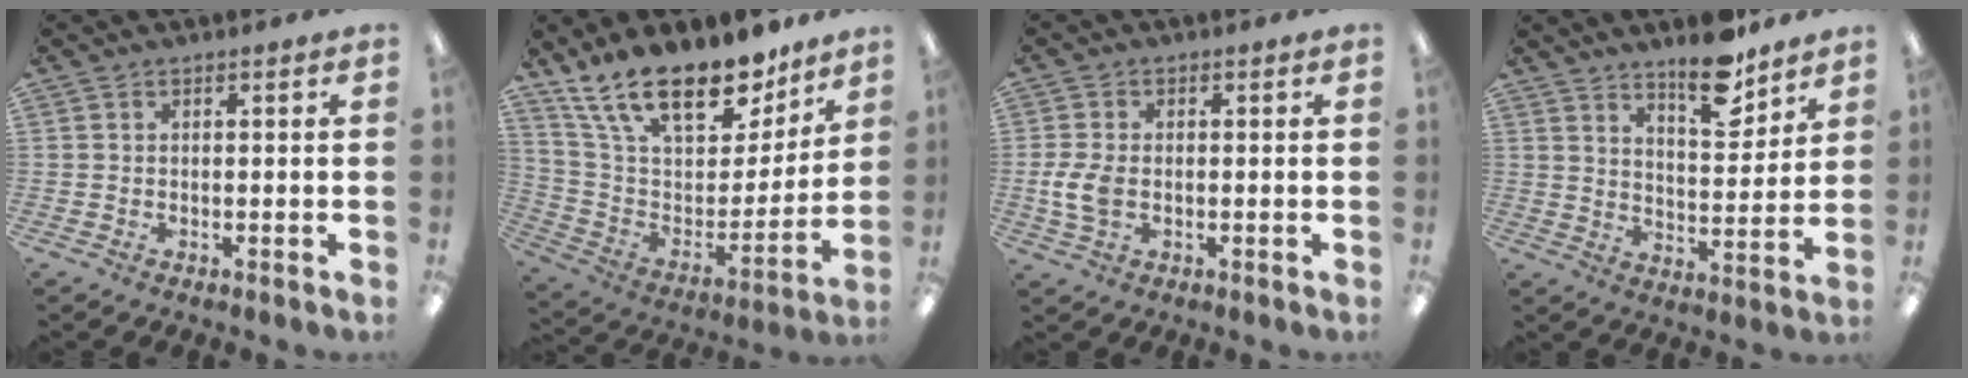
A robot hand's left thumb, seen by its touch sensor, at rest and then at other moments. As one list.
[{"total": 22.2, "force": [16.2, 9.6, 11.8], "torque": [-0.213, -0.105, 0.292]}, {"total": 6.0, "force": [-0.7, 3.9, 4.5], "torque": [-0.109, -0.003, -0.017]}, {"total": 12.7, "force": [10.0, 4.5, 6.5], "torque": [-0.083, -0.065, 0.172]}]